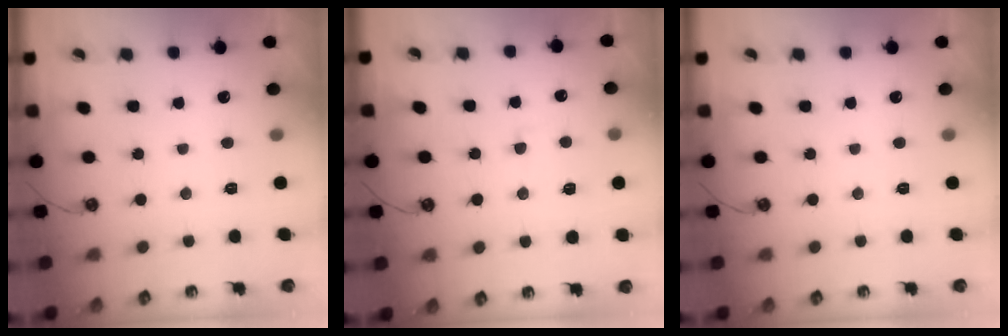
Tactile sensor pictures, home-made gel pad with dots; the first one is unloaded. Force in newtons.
{"total": 2.7, "press": 2.7, "slide": 0.7}
{"total": 0.0}